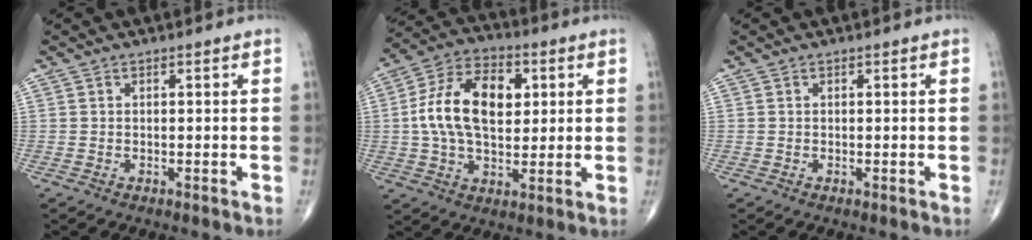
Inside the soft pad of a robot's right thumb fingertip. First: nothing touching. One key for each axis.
{"total": 16.0, "fx": 2.5, "fy": 9.7, "fz": 12.5, "tx": -0.208, "ty": 0.013, "tz": 0.038}
{"total": 0.0}